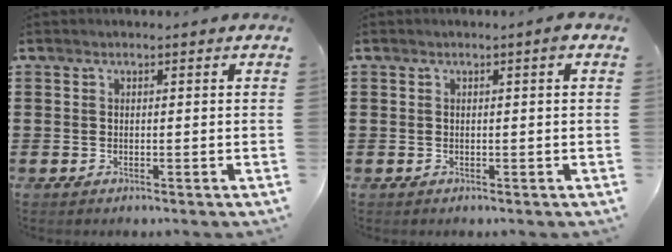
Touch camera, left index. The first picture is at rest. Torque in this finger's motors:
{"motor_torque": [1.75, 0.39, 0.21, 0.01]}